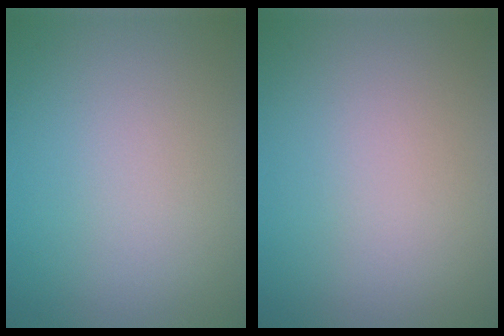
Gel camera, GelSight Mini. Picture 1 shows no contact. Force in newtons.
{"total": 0.0}